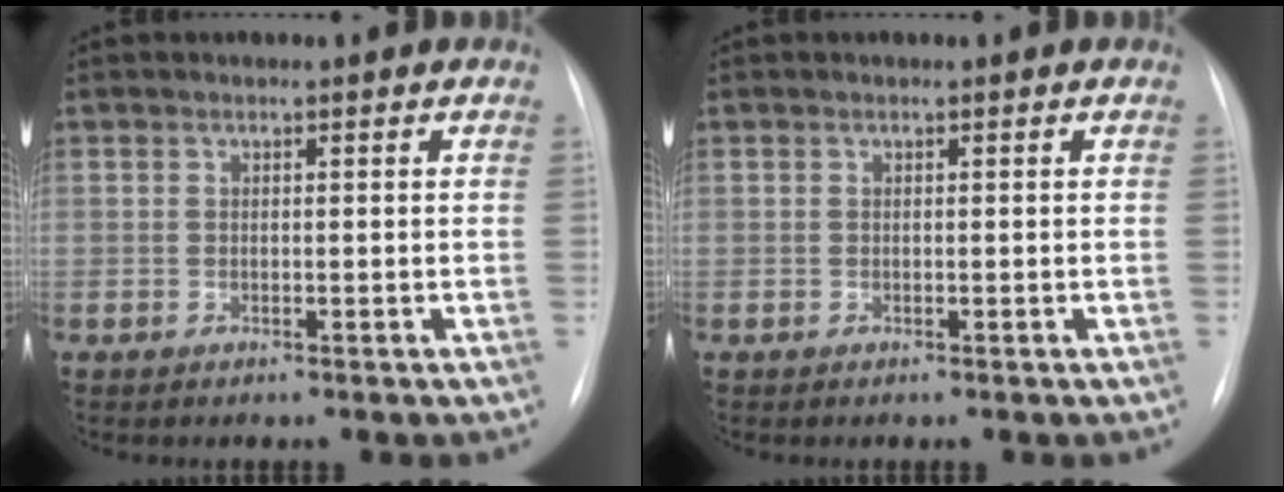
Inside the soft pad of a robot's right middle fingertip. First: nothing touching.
{"total": 0.0}